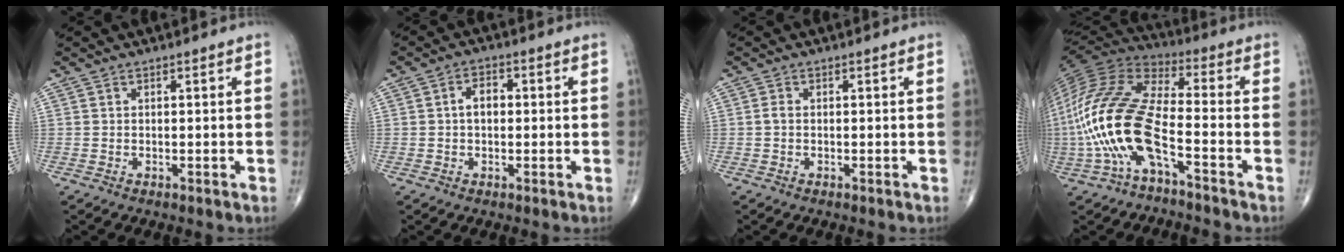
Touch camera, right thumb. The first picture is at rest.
{"total": 3.7, "force": [0.0, 2.5, 2.7], "torque": [-0.038, 0.015, -0.004]}
{"total": 1.0, "force": [-0.1, 0.6, 0.7], "torque": [-0.014, 0.000, -0.005]}
{"total": 19.5, "force": [-6.2, 7.2, 17.0], "torque": [-0.375, 0.052, -0.117]}